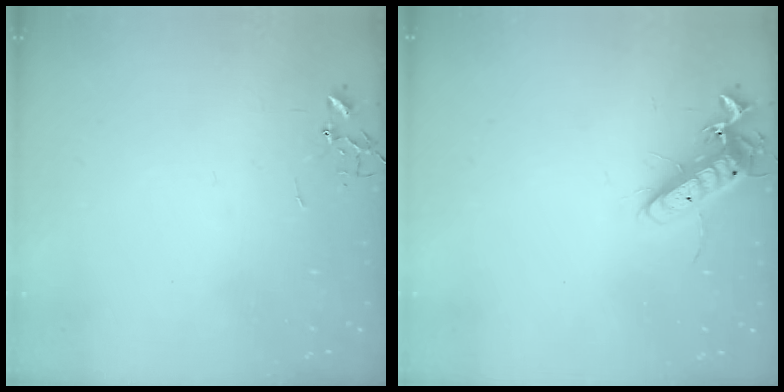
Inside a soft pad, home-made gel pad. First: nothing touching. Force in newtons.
{"total": 12.5, "press": 12.5, "slide": 1.1}